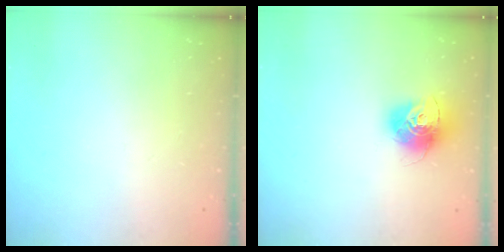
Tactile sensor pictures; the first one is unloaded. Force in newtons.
{"total": 13.9, "press": 13.9, "slide": 1.3}